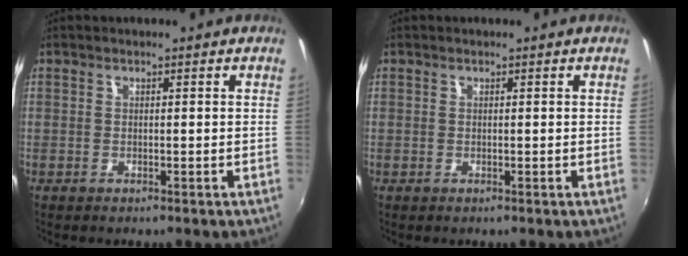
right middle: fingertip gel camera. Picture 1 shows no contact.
{"total": 0.0}